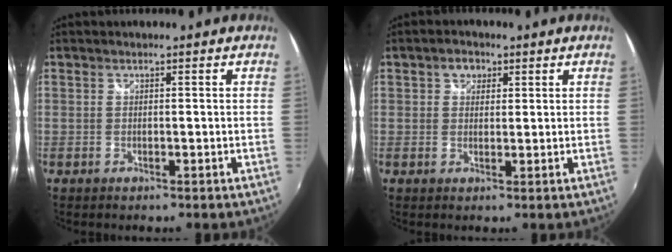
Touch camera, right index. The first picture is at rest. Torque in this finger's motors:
{"motor_torque": [0.01, 0.01, 0.00, 0.02]}